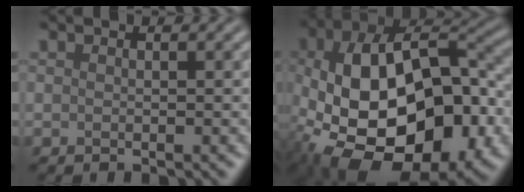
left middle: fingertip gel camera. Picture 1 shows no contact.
{"total": 17.1, "force": [-4.1, 10.1, 13.1], "torque": [-0.224, -0.017, -0.058]}